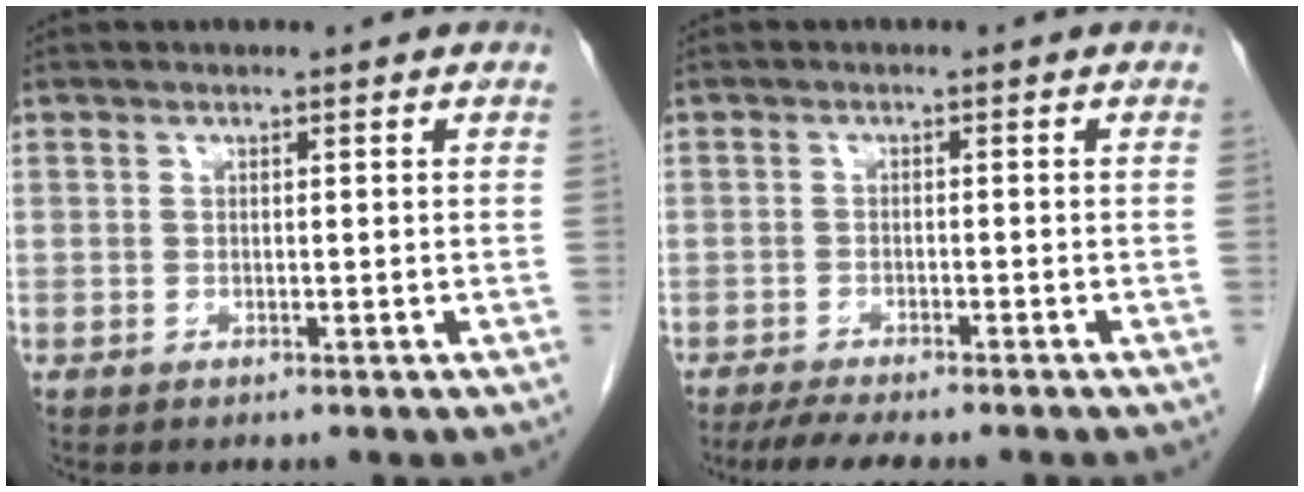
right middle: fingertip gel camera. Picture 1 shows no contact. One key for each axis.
{"total": 7.0, "fx": -5.9, "fy": 0.8, "fz": 3.7, "tx": -0.051, "ty": -0.011, "tz": -0.091}